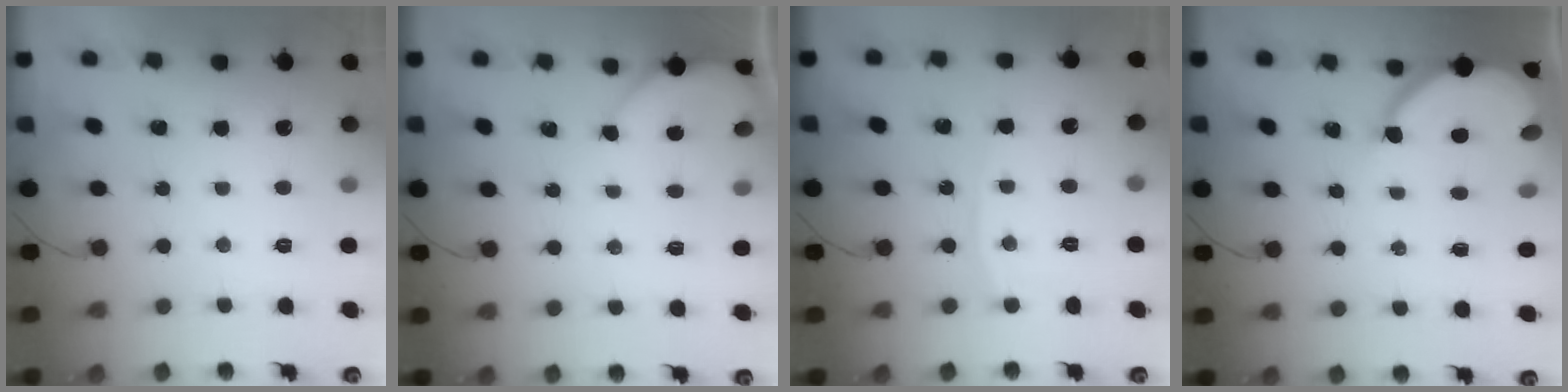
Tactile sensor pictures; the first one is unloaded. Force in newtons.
{"total": 2.3, "press": 2.3, "slide": 0.3}
{"total": 3.8, "press": 3.8, "slide": 0.2}
{"total": 8.8, "press": 8.7, "slide": 0.8}